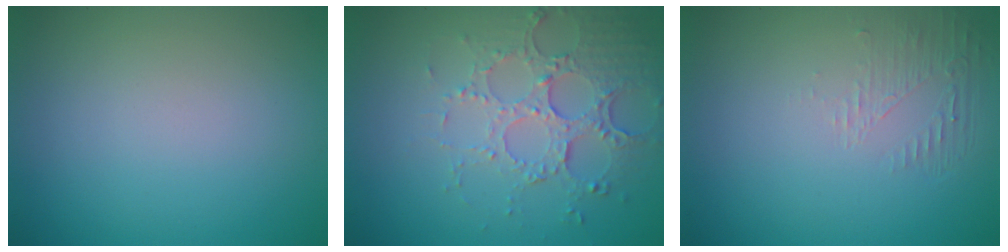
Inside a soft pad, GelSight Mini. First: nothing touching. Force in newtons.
{"total": 5.1, "press": 3.7, "slide": 3.5}
{"total": 1.3, "press": 0.0, "slide": 1.3}